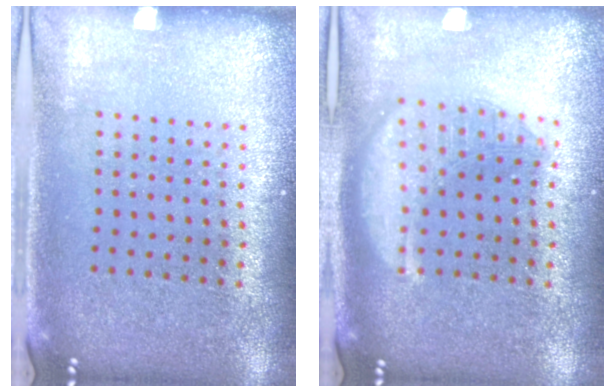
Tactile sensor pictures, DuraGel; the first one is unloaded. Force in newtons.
{"total": 2.9, "press": 2.9, "slide": 0.3}